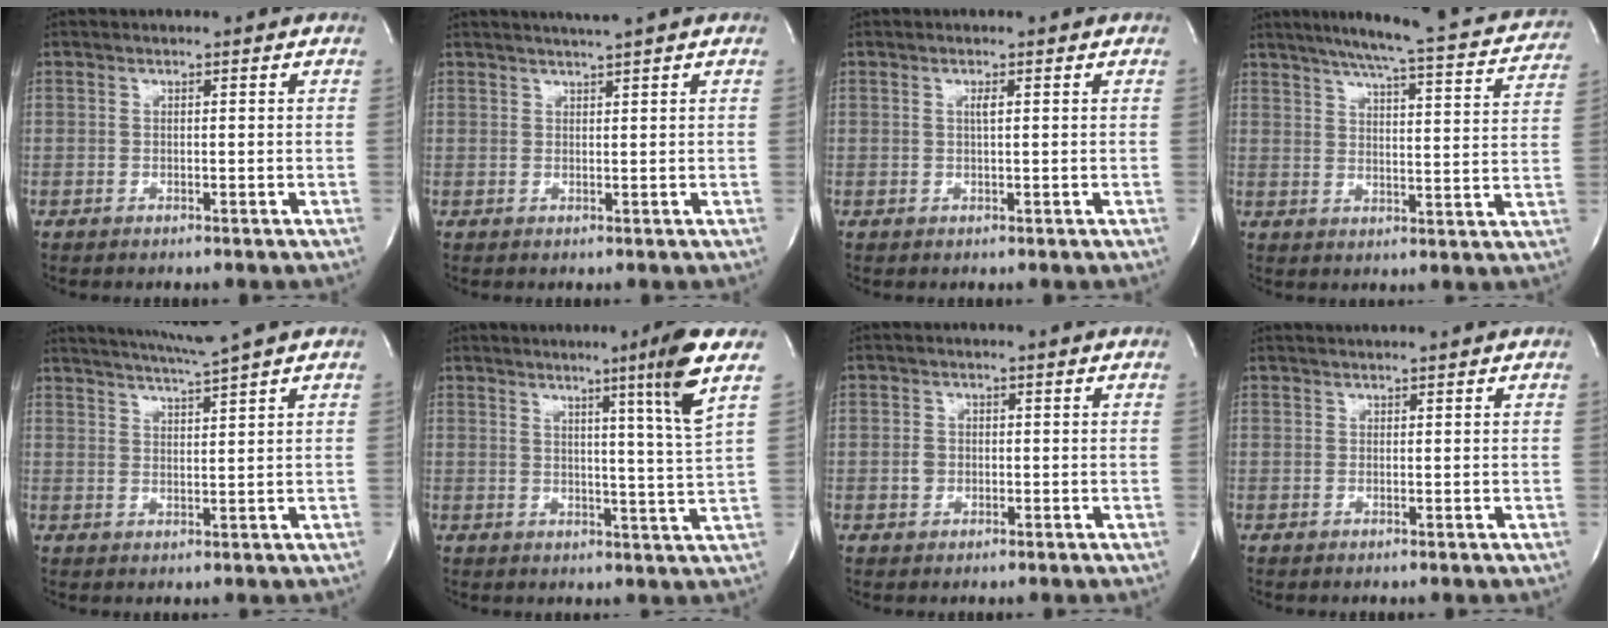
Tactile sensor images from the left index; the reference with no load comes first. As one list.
[{"total": 2.5, "force": [2.1, -0.9, 1.0], "torque": [-0.014, 0.000, 0.038]}, {"total": 0.9, "force": [0.0, 0.0, 0.9], "torque": [-0.023, -0.003, 0.001]}, {"total": 21.4, "force": [19.2, 1.9, 9.2], "torque": [-0.135, -0.034, 0.227]}, {"total": 6.3, "force": [5.3, -2.0, 2.8], "torque": [-0.052, -0.006, 0.092]}, {"total": 7.9, "force": [4.1, -3.2, 6.0], "torque": [-0.094, -0.033, 0.063]}, {"total": 1.6, "force": [-0.2, 1.4, 0.7], "torque": [-0.015, 0.001, 0.001]}, {"total": 2.3, "force": [2.2, -0.4, 0.6], "torque": [-0.007, 0.017, 0.037]}]